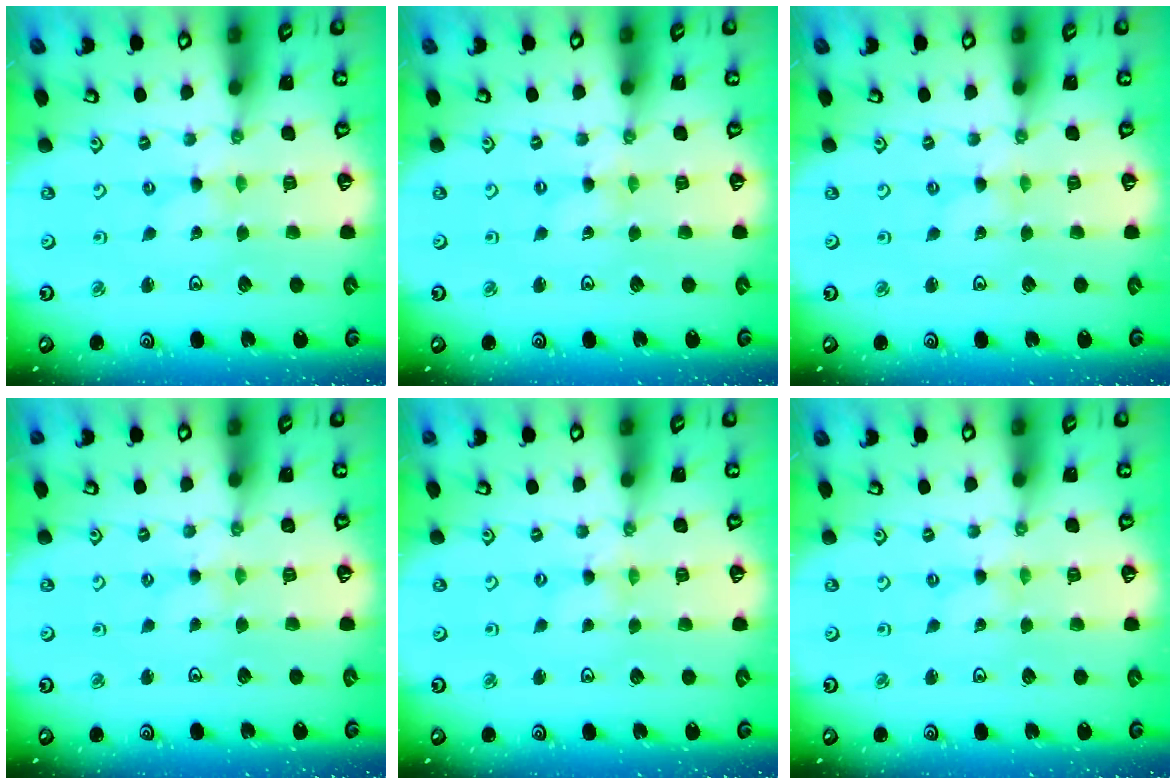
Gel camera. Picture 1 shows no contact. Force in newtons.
{"total": 0.0}
{"total": 0.0}
{"total": 1.4, "press": 1.4, "slide": 0.4}
{"total": 1.1, "press": 1.1, "slide": 0.2}
{"total": 0.0}